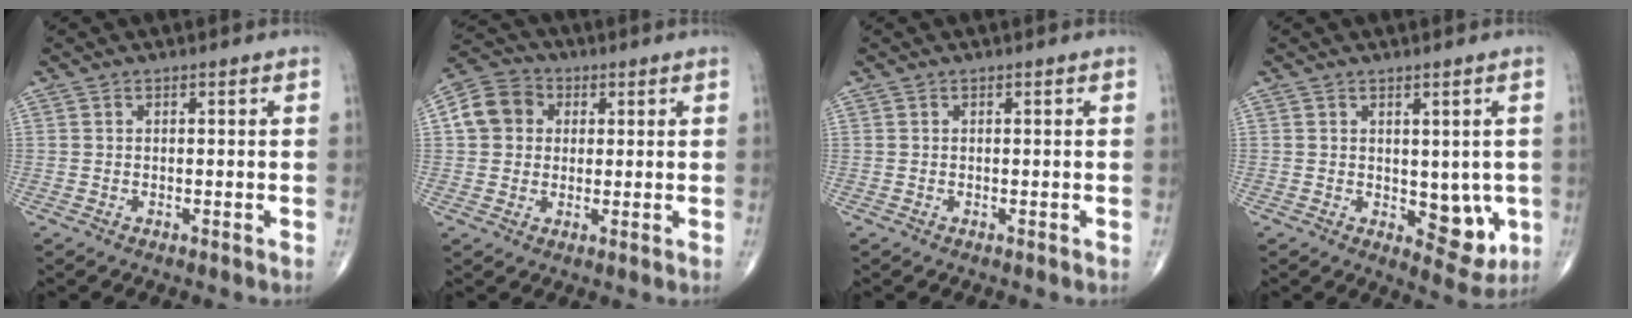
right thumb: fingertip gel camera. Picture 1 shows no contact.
{"total": 8.5, "force": [1.7, 7.4, 4.0], "torque": [-0.059, 0.013, 0.018]}
{"total": 0.0}
{"total": 7.2, "force": [-0.8, 4.3, 5.7], "torque": [-0.034, -0.013, 0.002]}